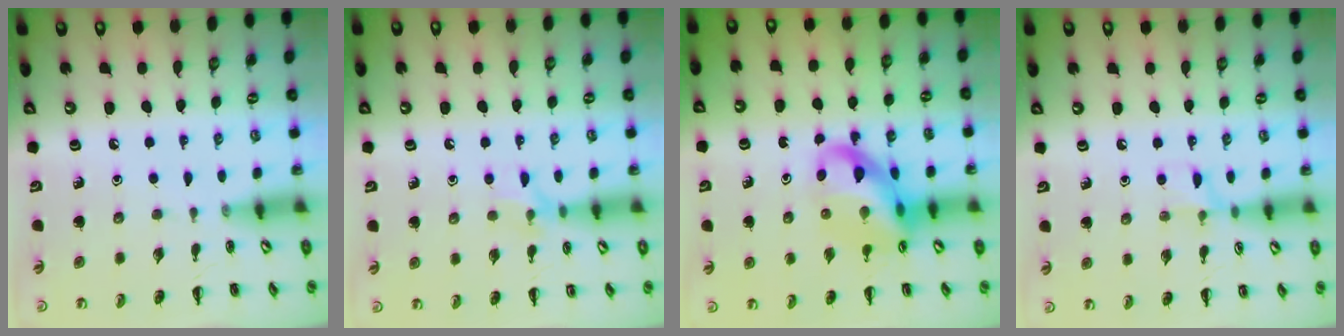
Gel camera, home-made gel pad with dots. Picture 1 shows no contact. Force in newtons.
{"total": 7.0, "press": 6.9, "slide": 1.3}
{"total": 14.2, "press": 13.7, "slide": 3.7}
{"total": 6.4, "press": 6.1, "slide": 1.9}